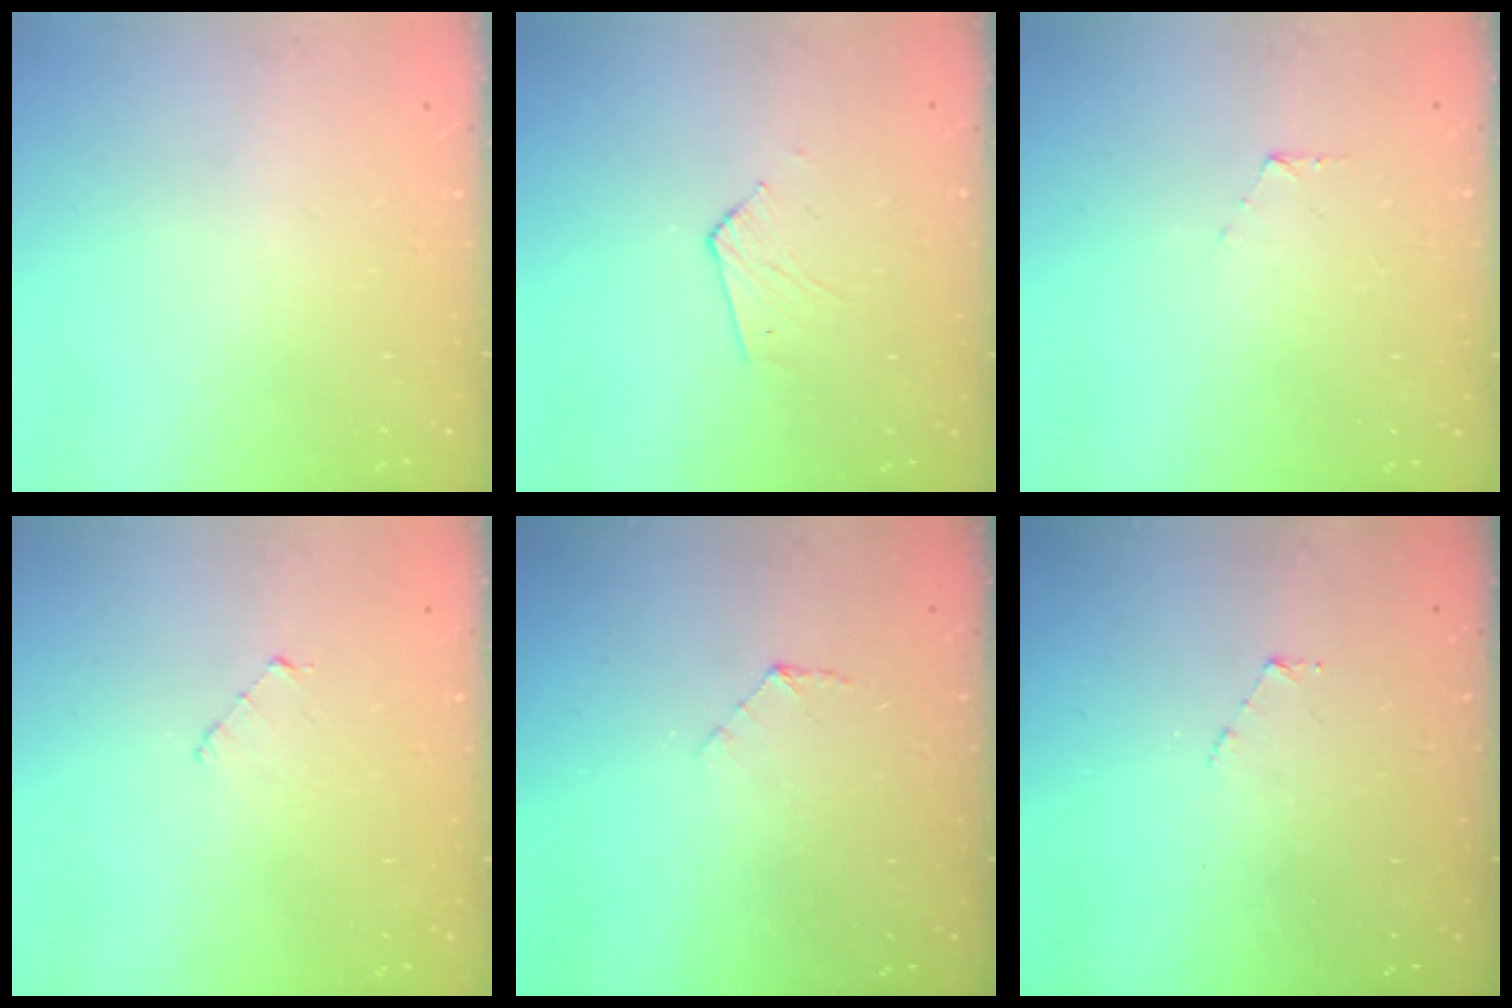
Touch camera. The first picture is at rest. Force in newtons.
{"total": 2.6, "press": 2.6, "slide": 0.2}
{"total": 3.2, "press": 3.2, "slide": 0.3}
{"total": 2.9, "press": 2.9, "slide": 0.2}
{"total": 4.4, "press": 4.4, "slide": 0.4}
{"total": 2.9, "press": 2.9, "slide": 0.3}